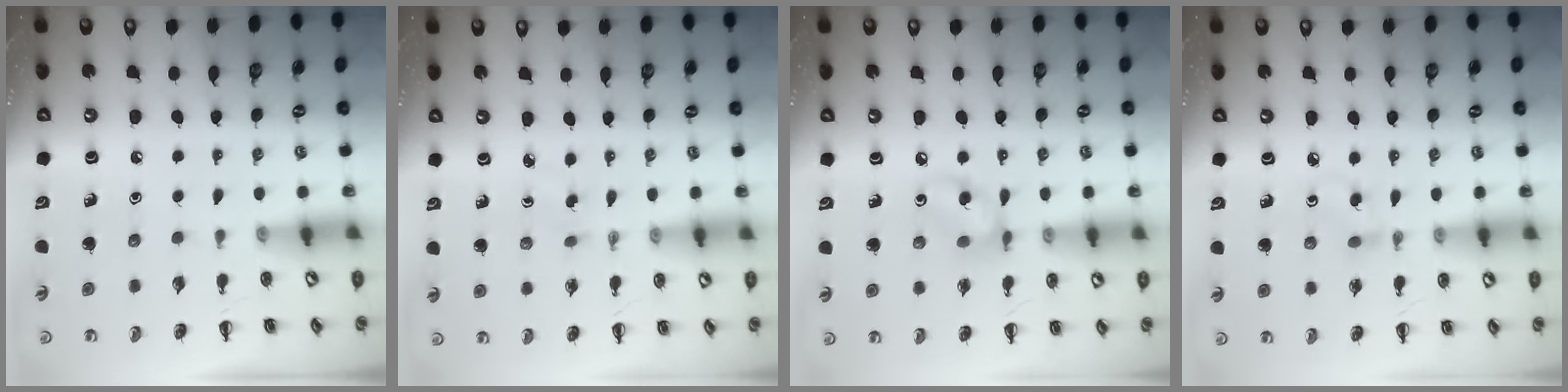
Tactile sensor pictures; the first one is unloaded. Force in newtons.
{"total": 2.3, "press": 2.1, "slide": 0.9}
{"total": 7.7, "press": 7.7, "slide": 0.6}
{"total": 4.5, "press": 4.1, "slide": 1.8}